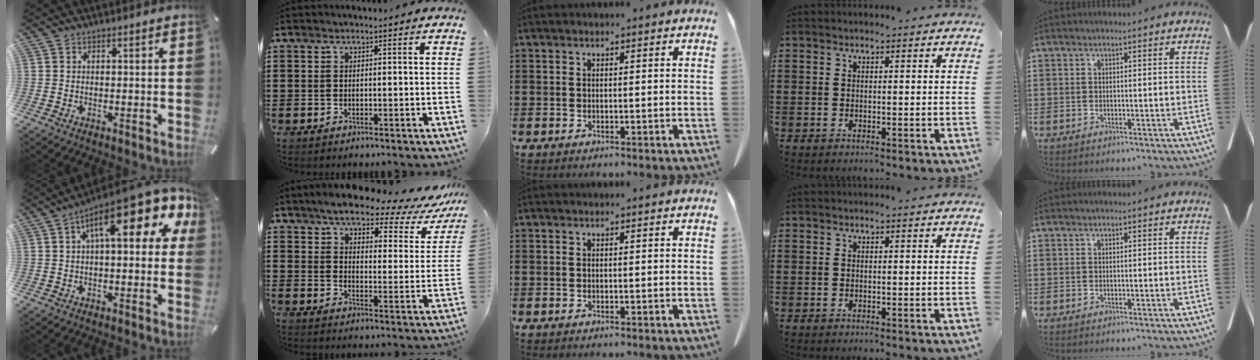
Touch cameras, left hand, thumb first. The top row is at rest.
{"thumb": {"total": 16.4, "force": [7.3, 5.7, 13.6], "torque": [-0.208, -0.037, 0.118]}, "index": {"total": 7.5, "force": [6.6, 1.3, 3.5], "torque": [-0.082, -0.040, 0.110]}}